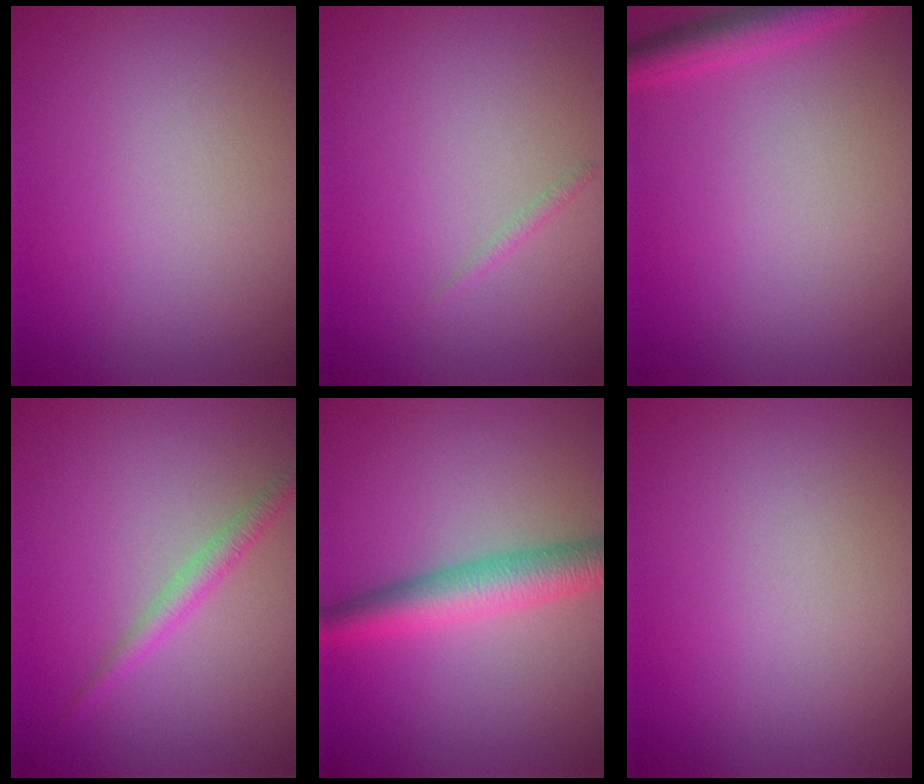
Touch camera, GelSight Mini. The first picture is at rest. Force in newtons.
{"total": 0.5, "press": 0.5, "slide": 0.0}
{"total": 3.0, "press": 3.0, "slide": 0.1}
{"total": 1.7, "press": 1.7, "slide": 0.0}
{"total": 4.5, "press": 4.5, "slide": 0.1}
{"total": 0.0}